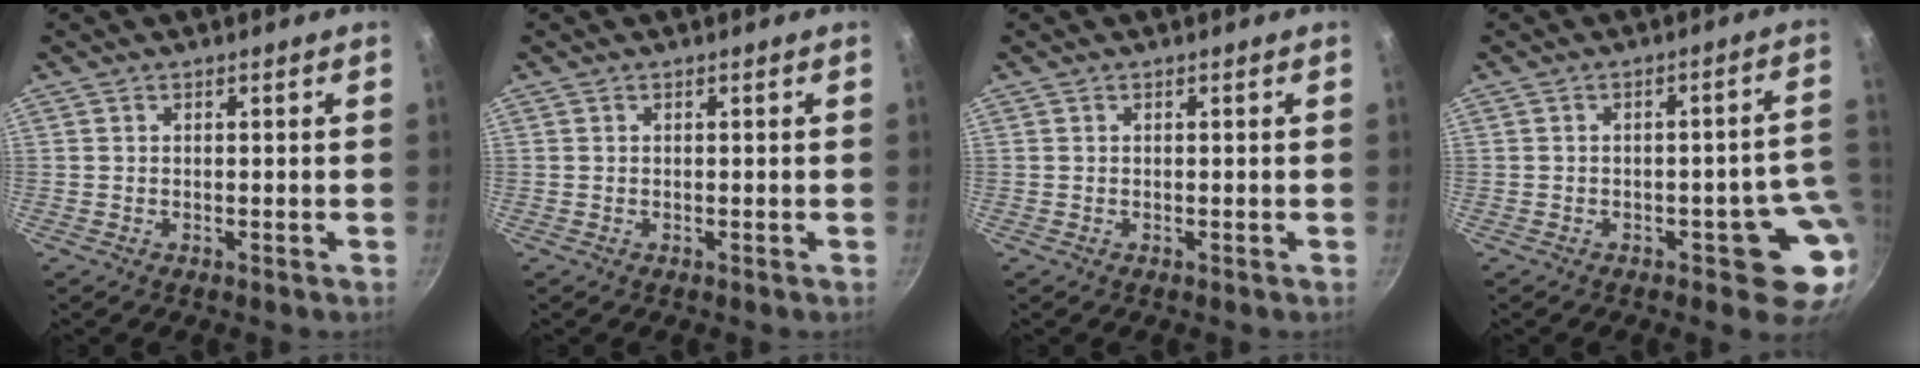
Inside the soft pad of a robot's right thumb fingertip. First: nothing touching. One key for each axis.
{"total": 0.0}
{"total": 0.0}
{"total": 9.2, "fx": -2.1, "fy": 4.7, "fz": 7.6, "tx": -0.017, "ty": 0.025, "tz": -0.021}